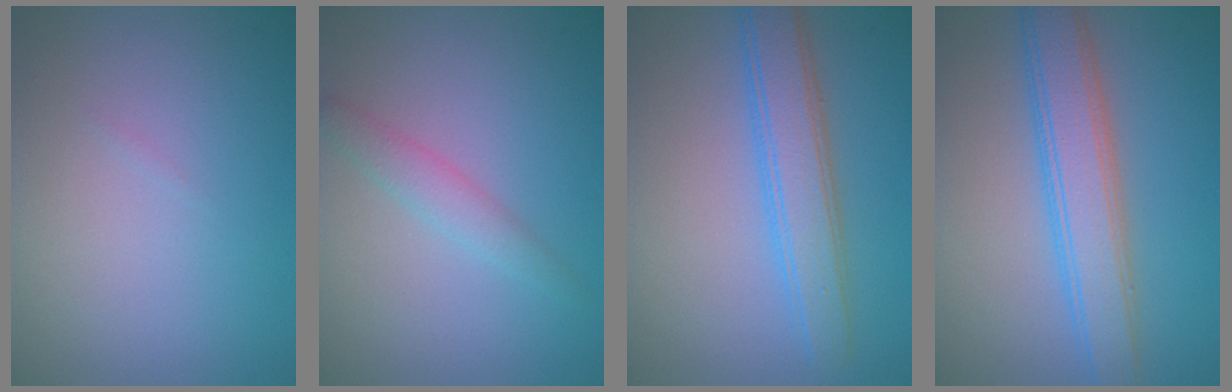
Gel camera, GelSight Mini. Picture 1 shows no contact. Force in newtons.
{"total": 1.9, "press": 1.9, "slide": 0.2}
{"total": 4.3, "press": 4.3, "slide": 0.1}
{"total": 5.1, "press": 5.1, "slide": 0.0}